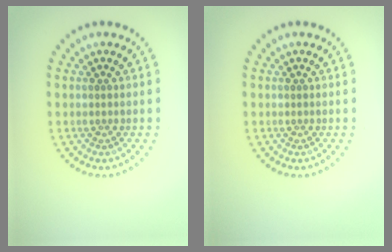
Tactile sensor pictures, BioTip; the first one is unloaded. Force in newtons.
{"total": 0.0}